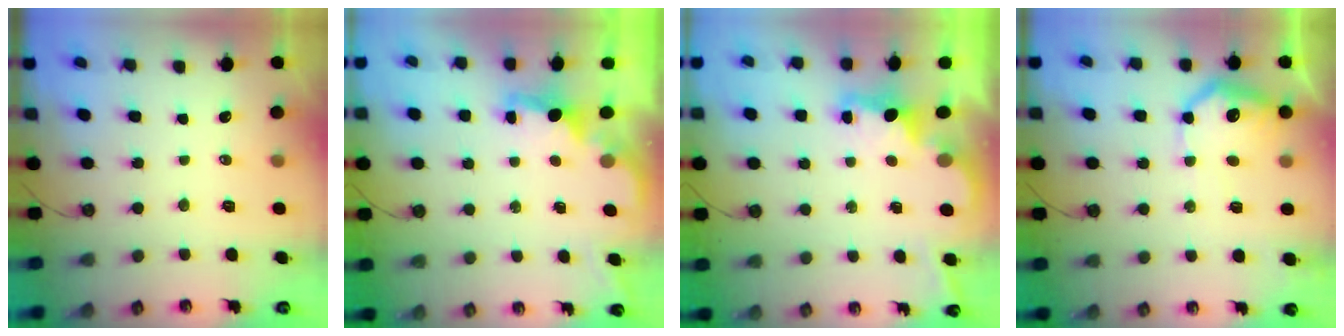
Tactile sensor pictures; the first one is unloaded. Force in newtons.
{"total": 2.0, "press": 1.9, "slide": 0.8}
{"total": 2.6, "press": 2.4, "slide": 0.8}
{"total": 14.3, "press": 14.2, "slide": 0.8}